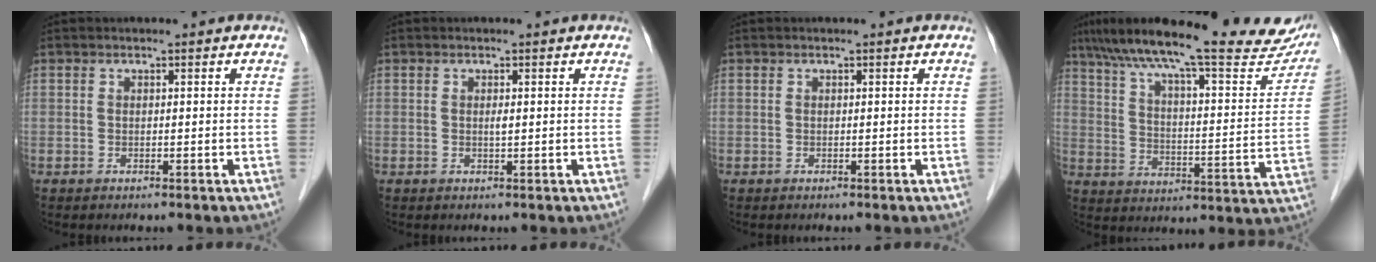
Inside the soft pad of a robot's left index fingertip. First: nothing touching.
{"total": 0.7, "force": [-0.2, 0.0, 0.7], "torque": [-0.015, -0.006, -0.004]}
{"total": 0.0}
{"total": 29.4, "force": [24.2, 4.8, 15.9], "torque": [-0.250, -0.021, 0.318]}